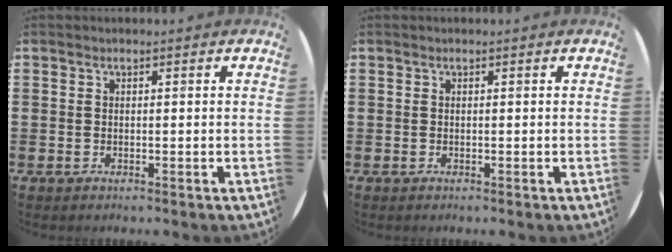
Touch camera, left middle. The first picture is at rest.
{"total": 0.0}